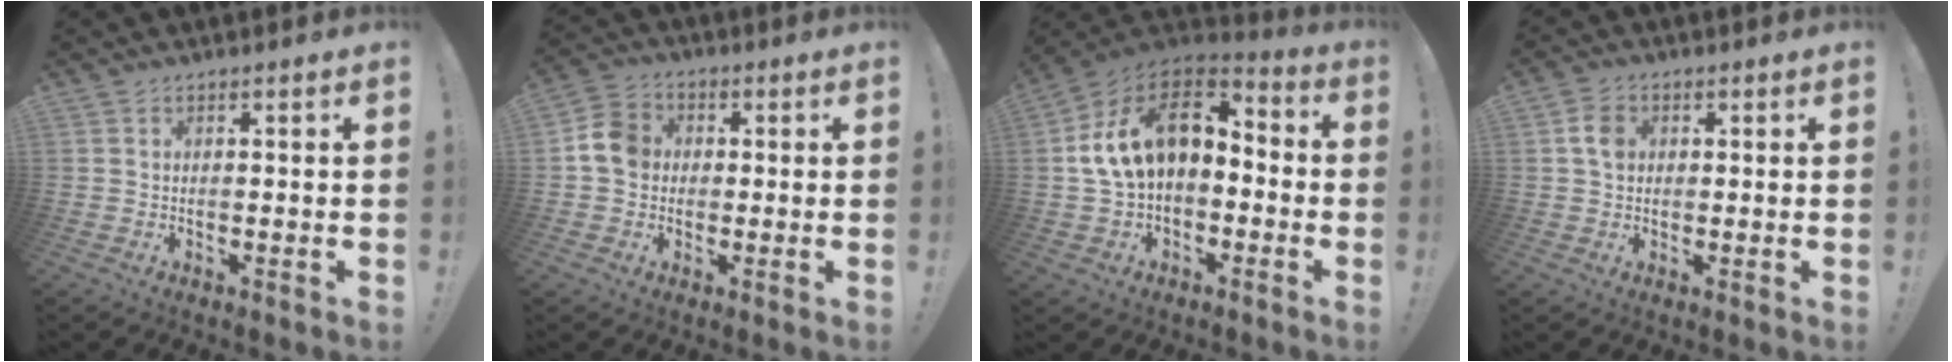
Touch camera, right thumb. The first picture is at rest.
{"total": 8.6, "force": [0.6, 7.3, 4.4], "torque": [-0.065, 0.016, 0.015]}
{"total": 17.4, "force": [3.6, 11.4, 12.7], "torque": [-0.217, 0.011, 0.072]}
{"total": 5.4, "force": [0.9, 4.1, 3.3], "torque": [-0.042, 0.004, 0.017]}